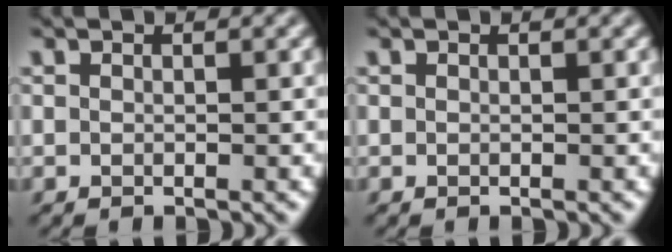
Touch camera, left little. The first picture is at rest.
{"total": 0.0}